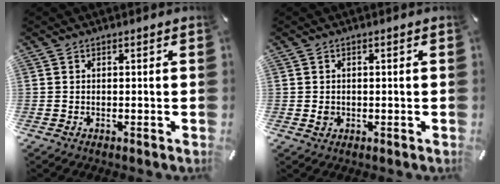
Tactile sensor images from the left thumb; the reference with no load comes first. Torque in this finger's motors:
{"motor_torque": [0.13, 0.32, -0.03, 0.08, -0.03]}